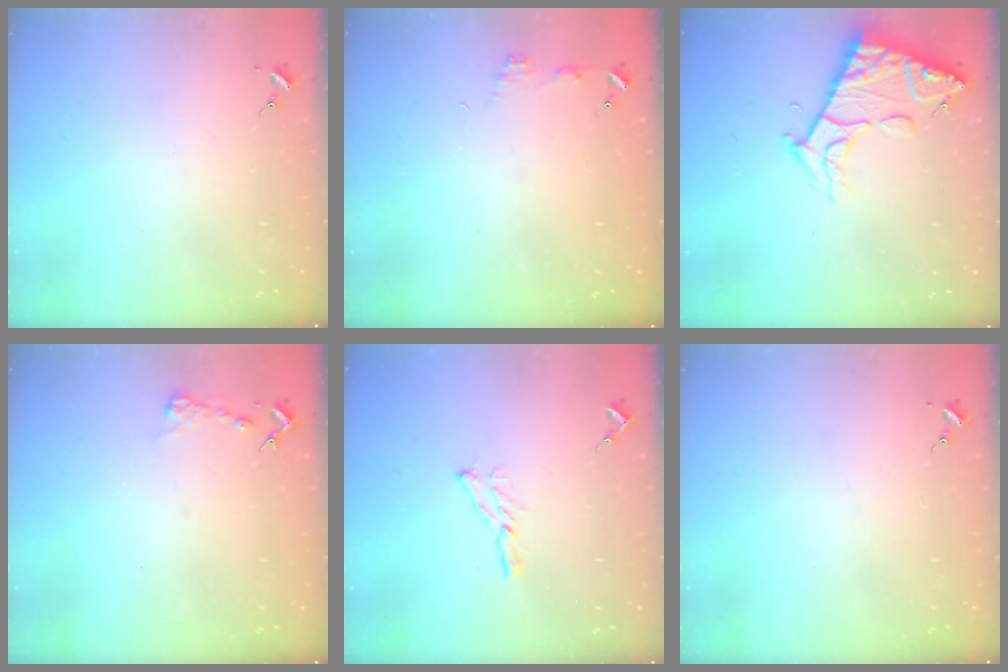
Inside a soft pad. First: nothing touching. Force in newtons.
{"total": 4.6, "press": 4.5, "slide": 0.4}
{"total": 12.5, "press": 12.5, "slide": 1.3}
{"total": 3.1, "press": 3.1, "slide": 0.2}
{"total": 5.9, "press": 5.9, "slide": 0.5}
{"total": 0.0}